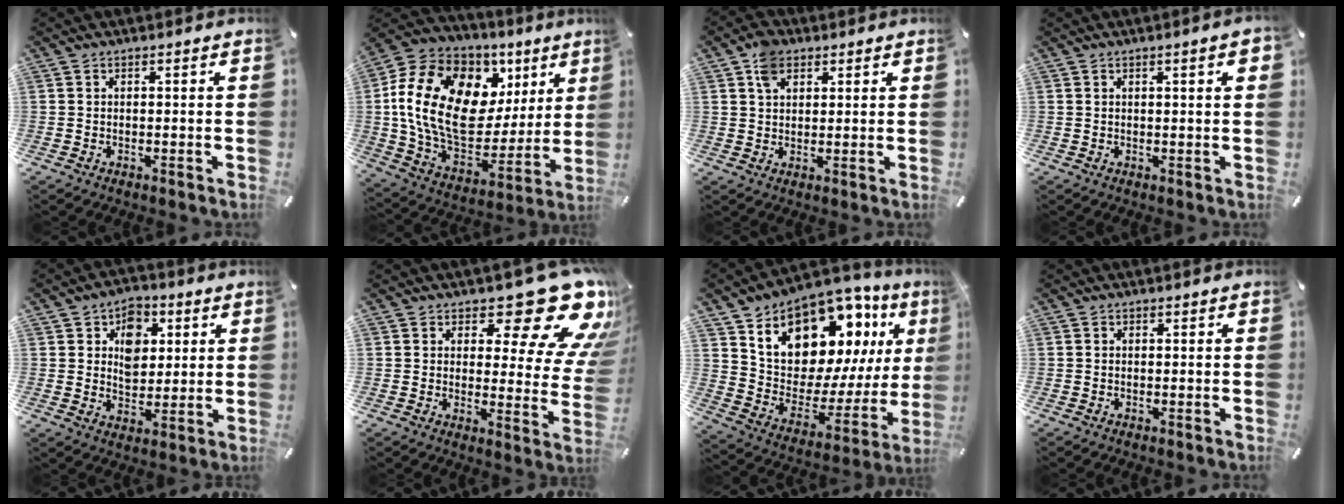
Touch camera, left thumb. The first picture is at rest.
{"total": 20.9, "force": [5.8, 14.7, 13.7], "torque": [-0.247, -0.032, 0.102]}
{"total": 5.4, "force": [2.6, 3.9, 2.7], "torque": [-0.045, 0.001, 0.048]}
{"total": 2.9, "force": [1.0, 0.5, 2.7], "torque": [-0.052, 0.003, 0.015]}
{"total": 8.4, "force": [2.4, 6.8, 4.3], "torque": [-0.052, -0.001, 0.038]}
{"total": 20.2, "force": [12.8, 7.8, 13.5], "torque": [-0.164, -0.093, 0.206]}
{"total": 16.2, "force": [11.1, 9.8, 6.7], "torque": [-0.111, -0.102, 0.198]}
{"total": 0.0}